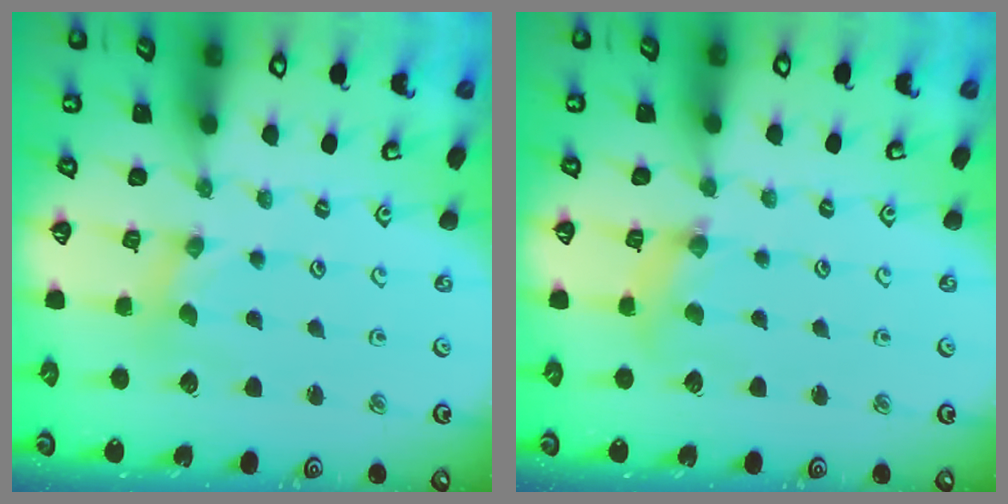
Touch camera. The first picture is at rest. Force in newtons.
{"total": 2.4, "press": 2.3, "slide": 0.4}